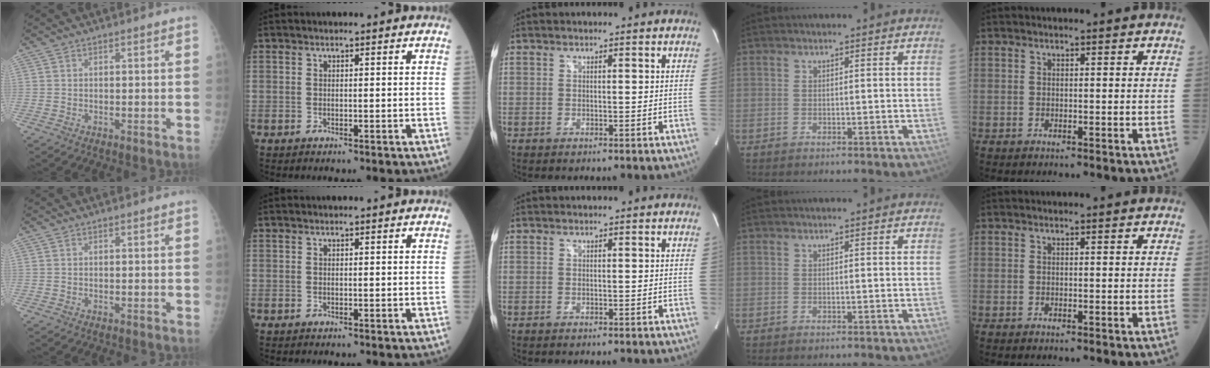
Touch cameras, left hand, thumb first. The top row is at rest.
{}